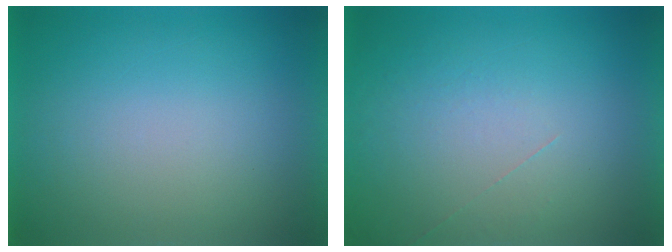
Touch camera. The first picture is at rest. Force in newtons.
{"total": 1.2}